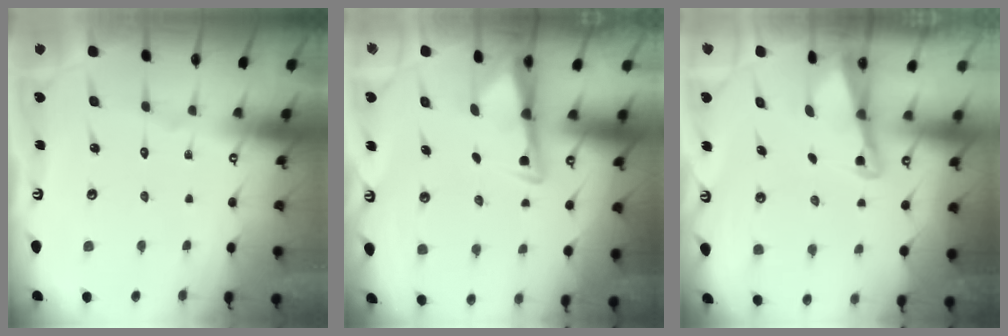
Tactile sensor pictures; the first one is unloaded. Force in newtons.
{"total": 3.1, "press": 3.1, "slide": 0.4}
{"total": 2.1, "press": 2.1, "slide": 0.4}